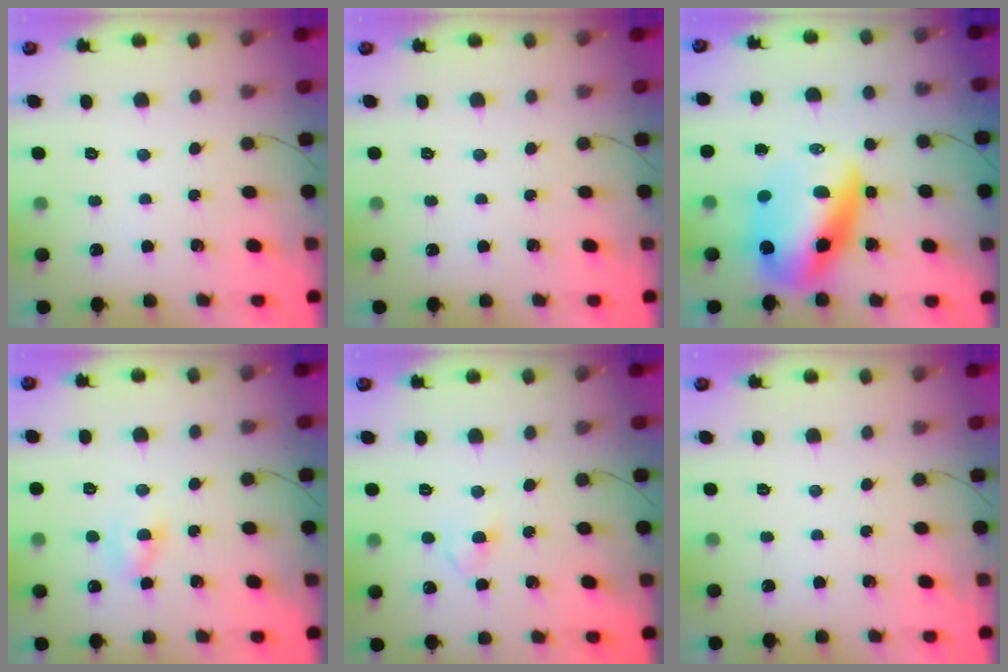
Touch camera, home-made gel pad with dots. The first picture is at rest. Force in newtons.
{"total": 0.0}
{"total": 12.5, "press": 12.1, "slide": 3.1}
{"total": 2.3, "press": 2.1, "slide": 1.0}
{"total": 2.9, "press": 2.7, "slide": 1.1}
{"total": 0.0}